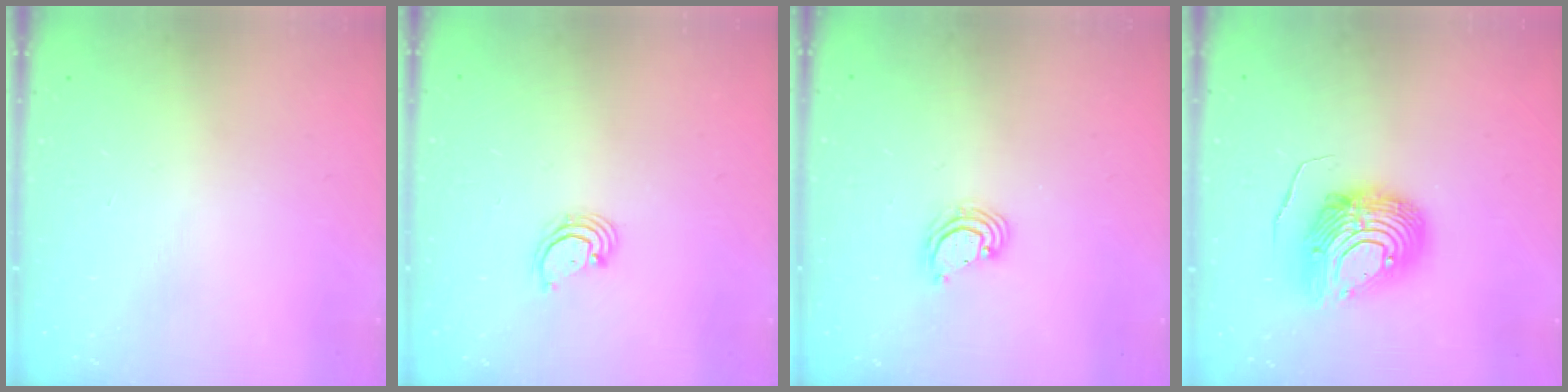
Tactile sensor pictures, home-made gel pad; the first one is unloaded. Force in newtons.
{"total": 2.6, "press": 2.6, "slide": 0.3}
{"total": 3.7, "press": 3.7, "slide": 0.2}
{"total": 12.2, "press": 12.2, "slide": 1.2}